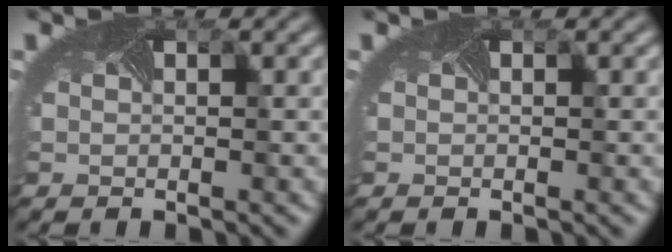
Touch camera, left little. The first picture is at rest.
{"total": 0.0}